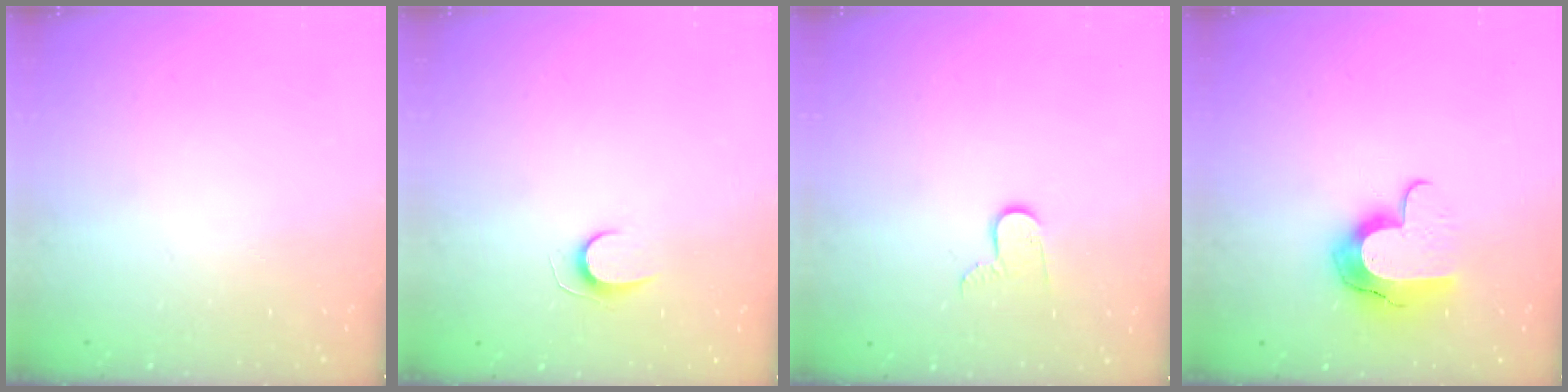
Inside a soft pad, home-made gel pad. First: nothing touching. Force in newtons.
{"total": 5.6, "press": 5.6, "slide": 0.5}
{"total": 6.1, "press": 6.1, "slide": 0.6}
{"total": 10.8, "press": 10.7, "slide": 0.7}